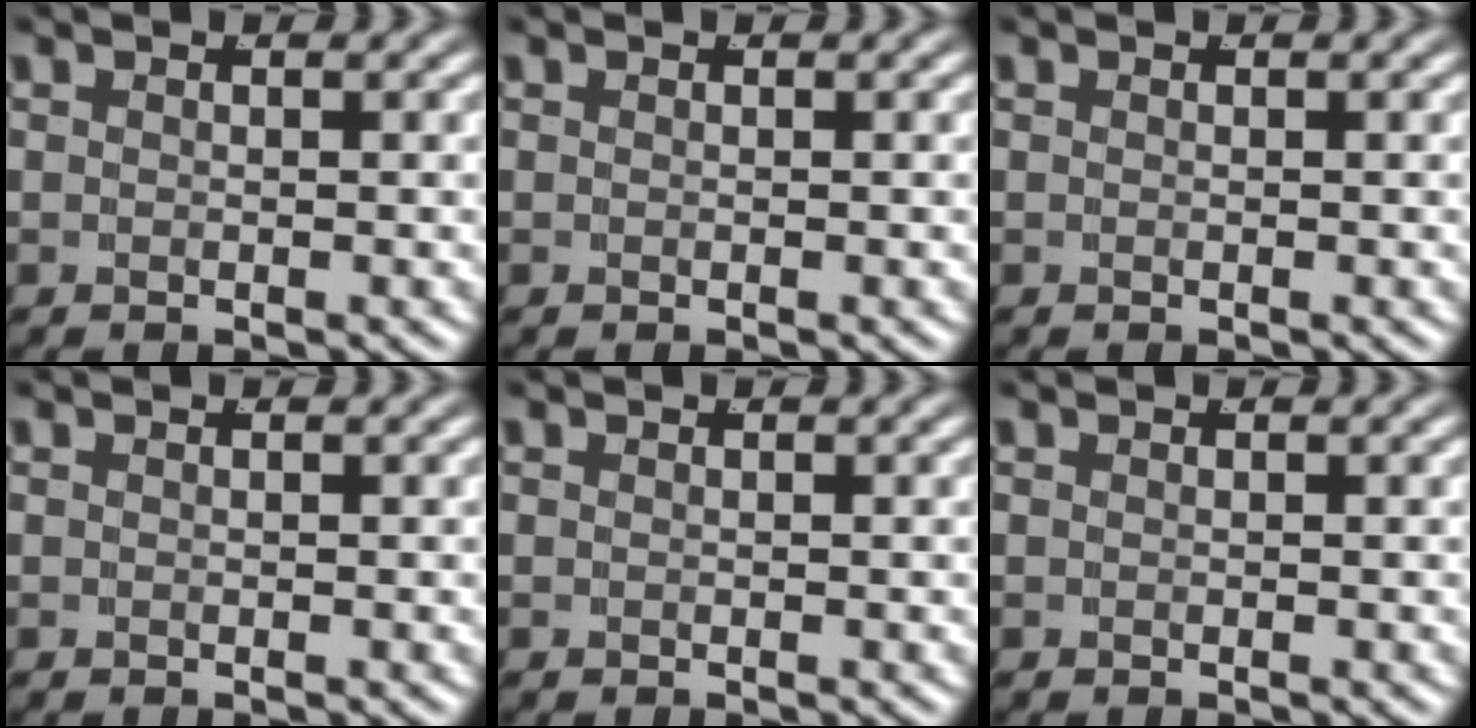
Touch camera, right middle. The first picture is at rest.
{"total": 0.0}
{"total": 0.0}
{"total": 0.0}
{"total": 0.0}
{"total": 0.0}